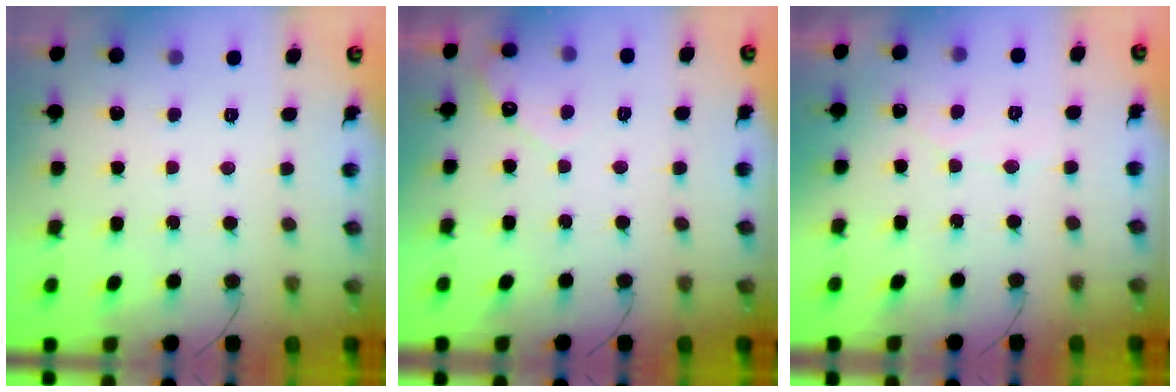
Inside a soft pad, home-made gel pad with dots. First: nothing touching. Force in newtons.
{"total": 3.5, "press": 3.5, "slide": 0.2}
{"total": 3.0, "press": 3.0, "slide": 0.1}